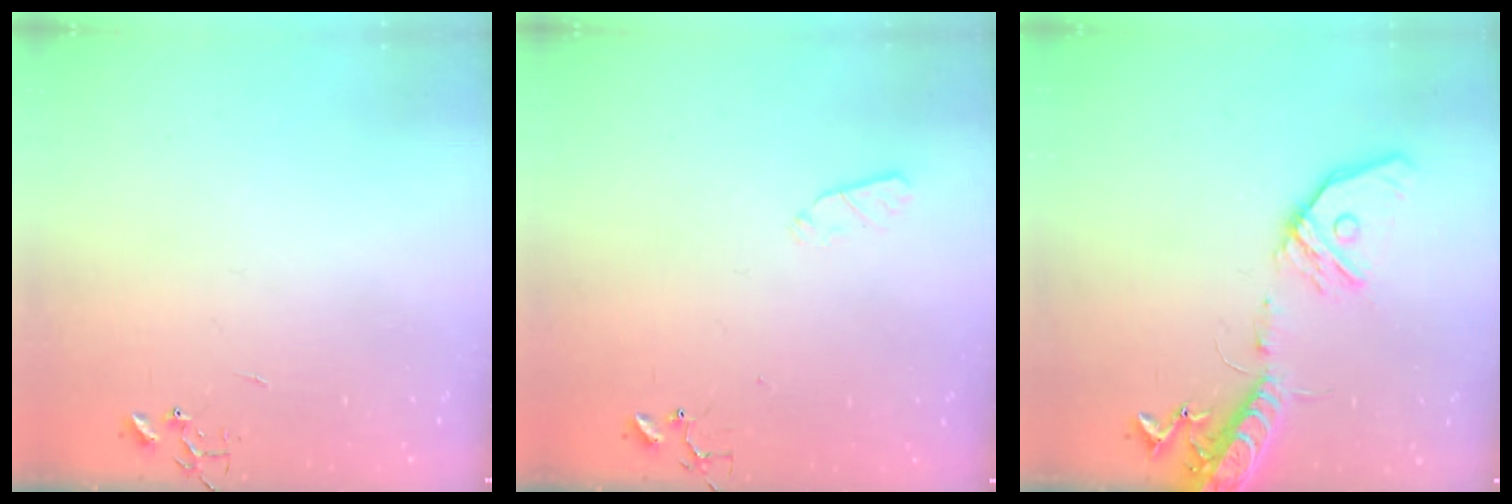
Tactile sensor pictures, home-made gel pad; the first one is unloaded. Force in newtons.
{"total": 3.6, "press": 3.6, "slide": 0.5}
{"total": 17.0, "press": 16.7, "slide": 3.3}